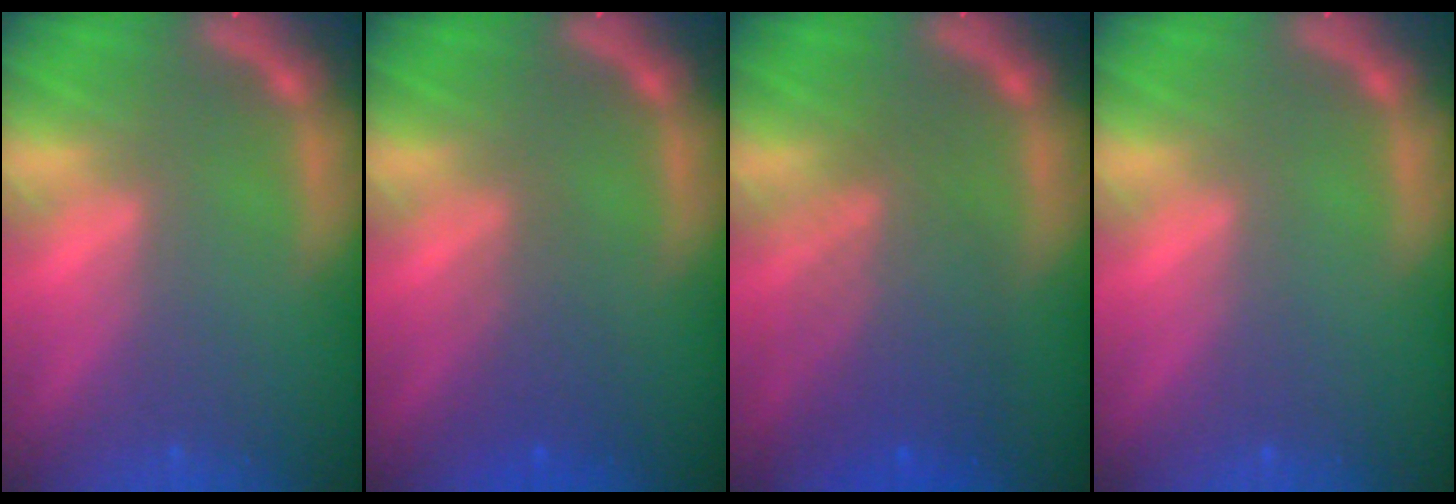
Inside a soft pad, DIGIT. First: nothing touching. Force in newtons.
{"total": 2.5}
{"total": 6.1}
{"total": 0.0}